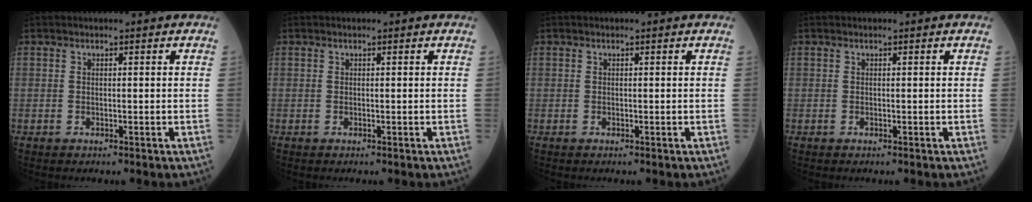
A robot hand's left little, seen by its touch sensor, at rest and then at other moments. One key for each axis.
{"total": 0.0}
{"total": 0.0}
{"total": 0.0}